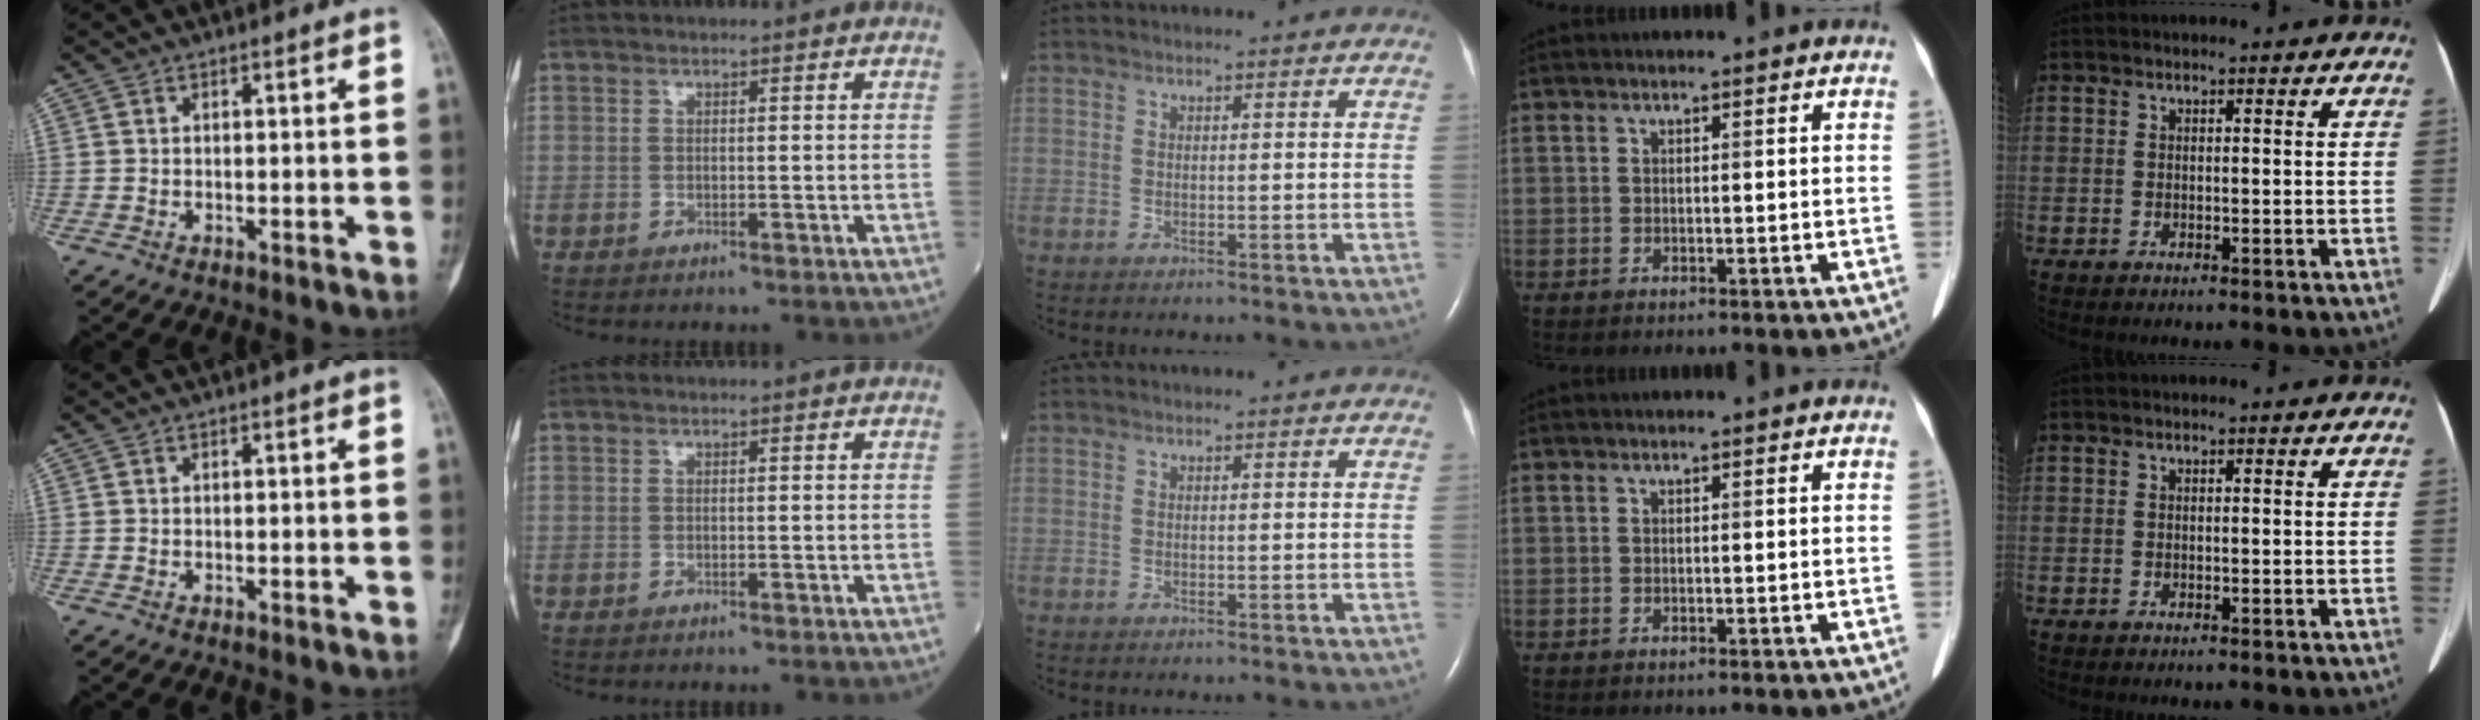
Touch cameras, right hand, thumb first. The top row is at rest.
{}